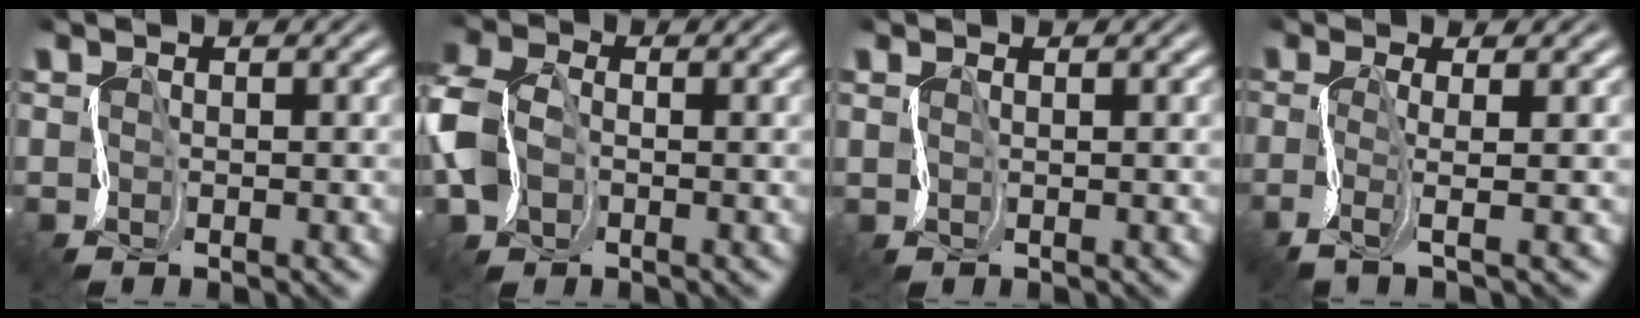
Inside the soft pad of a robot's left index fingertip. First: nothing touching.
{"total": 5.0, "force": [-0.9, 3.8, 3.1], "torque": [-0.104, 0.000, -0.028]}
{"total": 1.0, "force": [1.0, 0.2, -0.1], "torque": [0.000, 0.004, 0.011]}
{"total": 2.1, "force": [-0.5, 0.1, 2.0], "torque": [-0.058, -0.003, -0.021]}